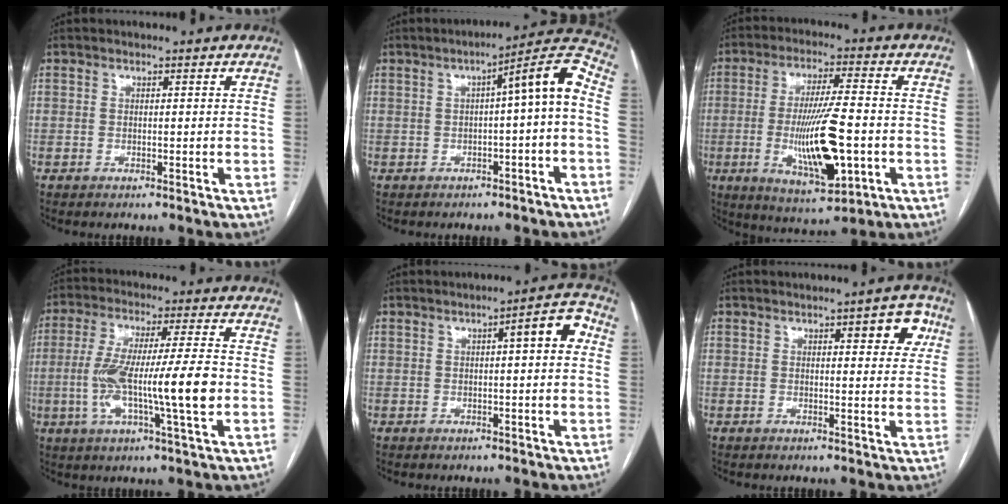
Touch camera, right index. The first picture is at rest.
{"total": 8.6, "force": [-0.8, 0.7, 8.6], "torque": [-0.111, 0.032, -0.015]}
{"total": 14.0, "force": [-2.9, 2.7, 13.5], "torque": [-0.249, -0.011, -0.041]}
{"total": 14.6, "force": [-2.0, 0.9, 14.5], "torque": [-0.267, 0.005, -0.037]}
{"total": 5.5, "force": [1.0, 1.0, 5.3], "torque": [-0.068, 0.022, 0.008]}
{"total": 5.3, "force": [2.4, 1.6, 4.5], "torque": [-0.049, 0.005, 0.025]}